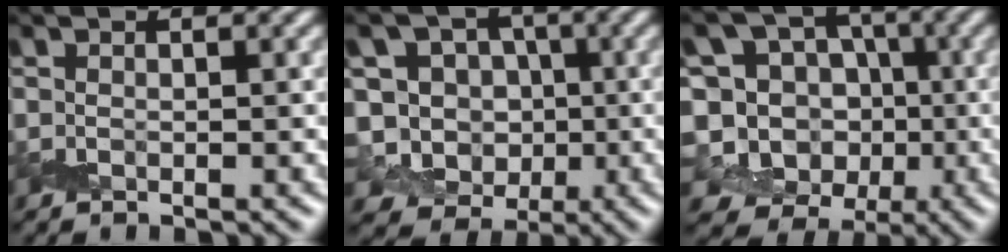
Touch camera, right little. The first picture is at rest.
{"total": 9.0, "force": [-1.1, 8.2, 3.5], "torque": [-0.060, 0.012, -0.045]}
{"total": 13.8, "force": [-2.4, 13.1, 3.8], "torque": [-0.125, 0.018, -0.037]}